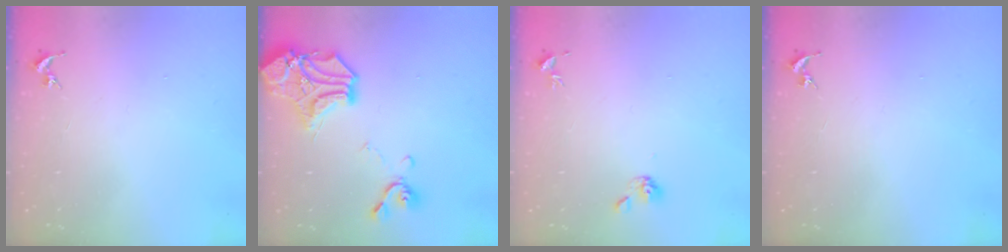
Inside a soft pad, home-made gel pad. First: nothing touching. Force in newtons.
{"total": 17.6, "press": 17.6, "slide": 1.5}
{"total": 4.7, "press": 4.5, "slide": 1.3}
{"total": 0.0}